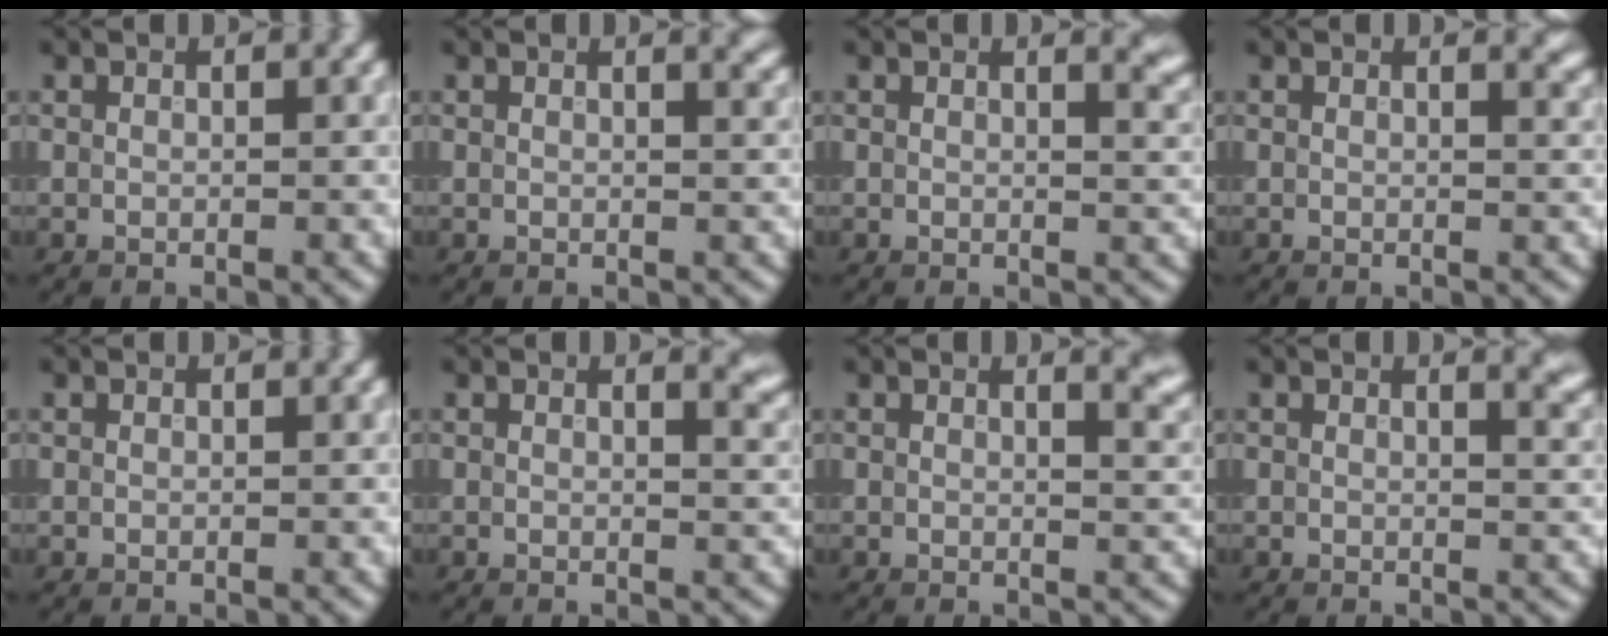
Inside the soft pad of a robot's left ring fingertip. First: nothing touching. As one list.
[{"total": 2.5, "force": [1.6, 1.1, 1.6], "torque": [0.001, 0.005, 0.011]}, {"total": 3.4, "force": [2.0, 1.5, 2.4], "torque": [-0.003, 0.008, 0.016]}, {"total": 2.0, "force": [1.4, 0.7, 1.1], "torque": [-0.001, 0.000, 0.014]}, {"total": 0.0}, {"total": 3.1, "force": [1.9, 1.3, 2.1], "torque": [-0.003, 0.006, 0.019]}, {"total": 4.1, "force": [2.2, 1.7, 3.0], "torque": [-0.008, 0.010, 0.019]}, {"total": 3.4, "force": [2.0, 1.5, 2.4], "torque": [-0.001, 0.008, 0.016]}]